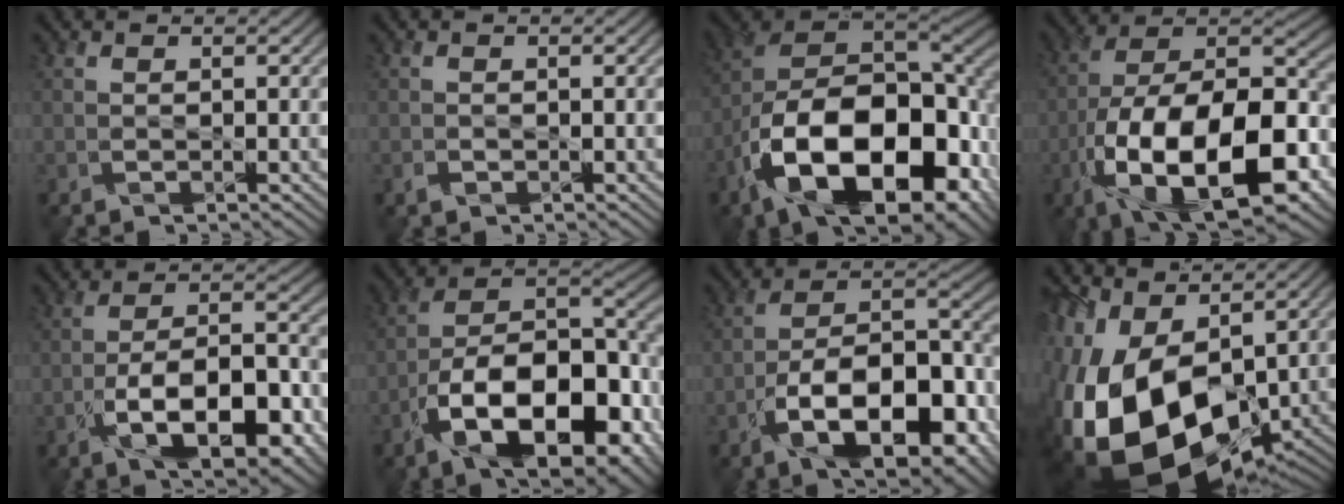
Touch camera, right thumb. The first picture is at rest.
{"total": 0.9, "force": [-0.6, 0.6, 0.2], "torque": [-0.007, -0.009, -0.011]}
{"total": 20.3, "force": [-8.3, 10.6, 15.2], "torque": [-0.278, -0.043, -0.133]}
{"total": 20.5, "force": [-8.7, 9.3, 16.1], "torque": [-0.286, -0.024, -0.150]}
{"total": 12.4, "force": [-5.4, 5.2, 9.9], "torque": [-0.170, -0.004, -0.092]}
{"total": 17.3, "force": [-8.2, 8.1, 12.9], "torque": [-0.198, -0.019, -0.147]}
{"total": 15.6, "force": [-7.6, 7.2, 11.6], "torque": [-0.186, -0.014, -0.134]}
{"total": 20.2, "force": [-3.0, 12.4, 15.6], "torque": [-0.332, -0.047, -0.024]}